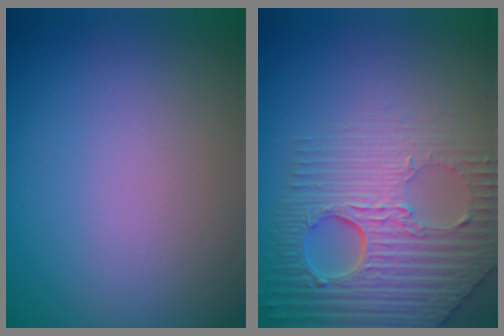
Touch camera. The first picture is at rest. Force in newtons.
{"total": 8.3, "press": 6.2, "slide": 5.6}